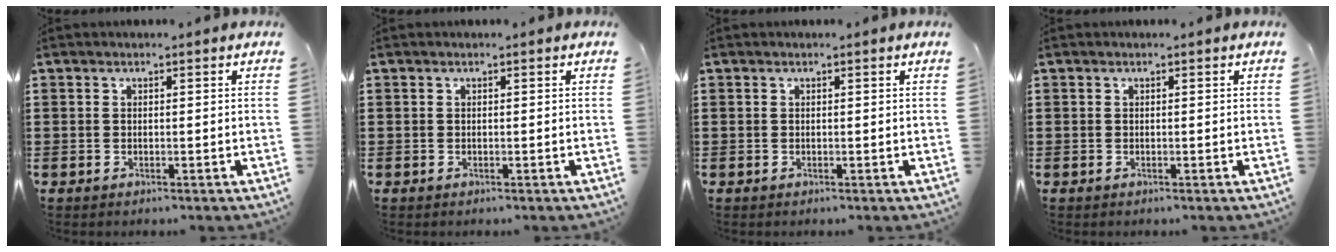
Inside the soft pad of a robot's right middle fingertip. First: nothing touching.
{"total": 0.0}
{"total": 0.0}
{"total": 0.0}